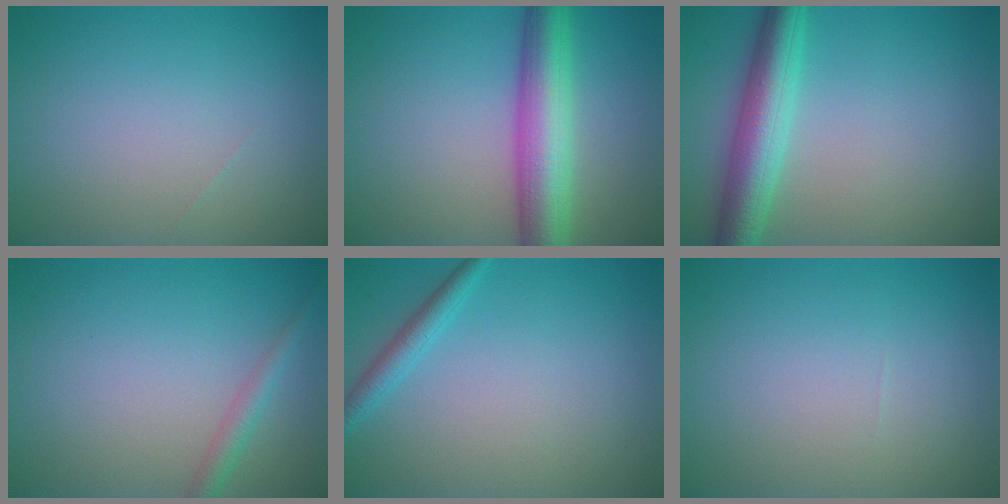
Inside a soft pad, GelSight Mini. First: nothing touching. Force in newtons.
{"total": 7.4, "press": 7.4, "slide": 0.2}
{"total": 5.8, "press": 5.8, "slide": 0.0}
{"total": 1.7, "press": 1.7, "slide": 0.1}
{"total": 1.8, "press": 1.8, "slide": 0.1}
{"total": 0.0}